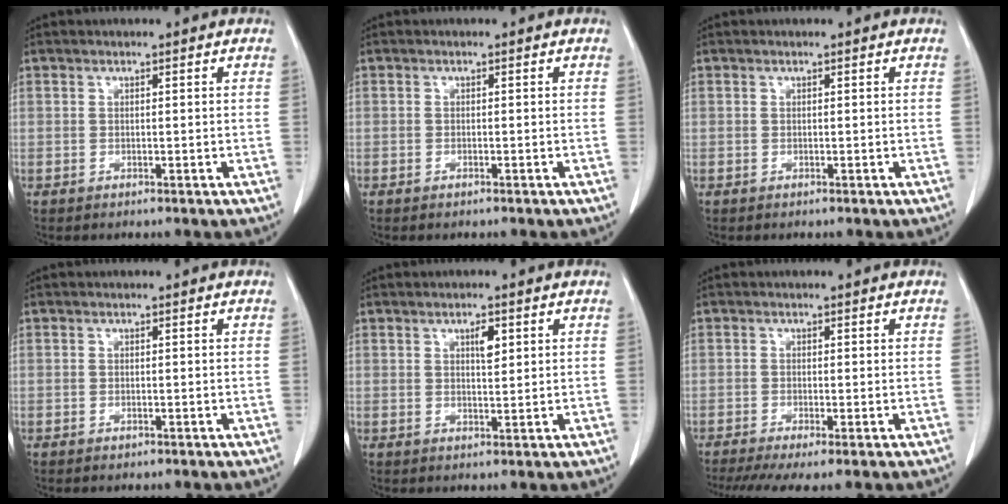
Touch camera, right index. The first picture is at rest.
{"total": 0.5, "force": [-0.4, 0.1, 0.3], "torque": [-0.011, -0.001, -0.006]}
{"total": 0.0}
{"total": 0.6, "force": [-0.4, 0.3, 0.3], "torque": [-0.008, -0.001, -0.005]}
{"total": 2.4, "force": [1.0, 0.8, 2.0], "torque": [-0.035, -0.001, 0.018]}
{"total": 6.6, "force": [-4.9, 0.6, 4.4], "torque": [-0.069, -0.014, -0.081]}